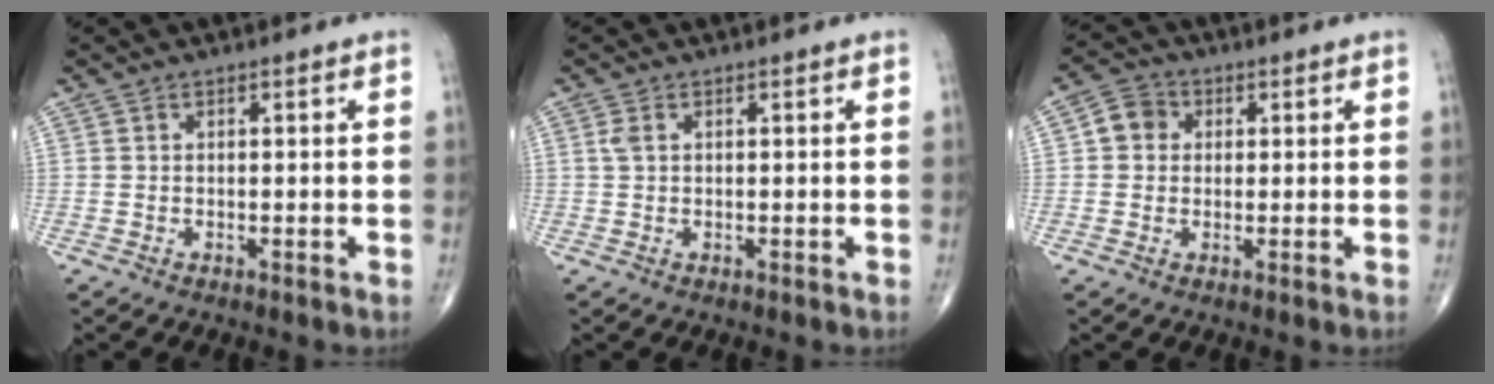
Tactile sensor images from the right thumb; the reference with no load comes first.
{"total": 1.4, "force": [0.5, 0.8, 1.0], "torque": [-0.029, 0.008, 0.013]}
{"total": 4.8, "force": [0.7, 4.3, 2.0], "torque": [-0.019, 0.009, 0.003]}